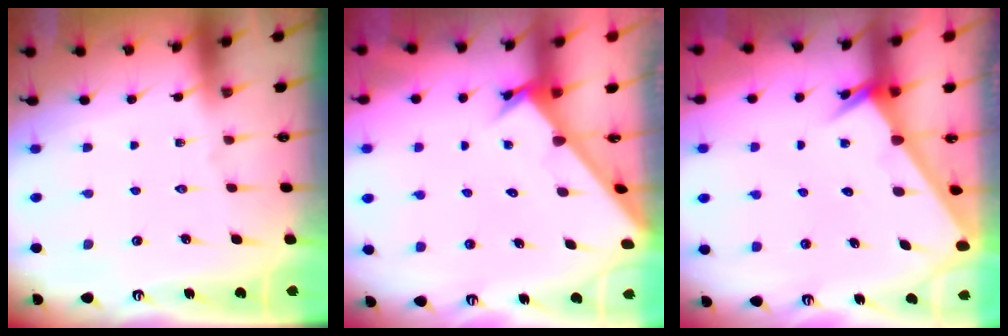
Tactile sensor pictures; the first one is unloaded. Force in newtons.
{"total": 2.6, "press": 2.6, "slide": 0.3}
{"total": 2.5, "press": 2.5, "slide": 0.1}